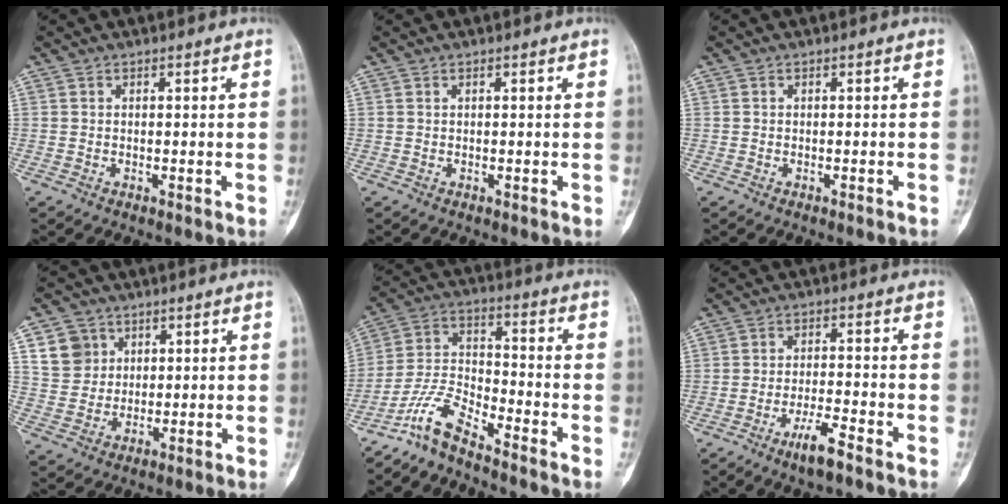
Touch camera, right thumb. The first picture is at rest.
{"total": 0.0}
{"total": 1.0, "force": [-0.8, -0.2, 0.6], "torque": [-0.012, 0.012, -0.006]}
{"total": 7.0, "force": [3.0, 6.1, 1.8], "torque": [-0.009, -0.011, 0.060]}
{"total": 8.2, "force": [-7.0, 1.4, 4.0], "torque": [-0.094, 0.058, -0.147]}
{"total": 5.5, "force": [-3.7, 0.8, 4.1], "torque": [-0.082, 0.019, -0.067]}